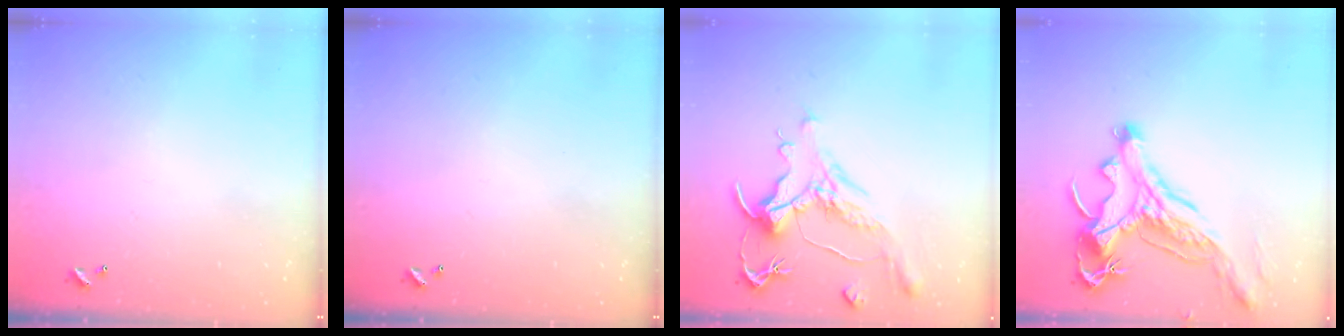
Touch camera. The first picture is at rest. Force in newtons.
{"total": 0.0}
{"total": 1.1, "press": 0.0, "slide": 1.1}
{"total": 5.1, "press": 4.8, "slide": 1.7}